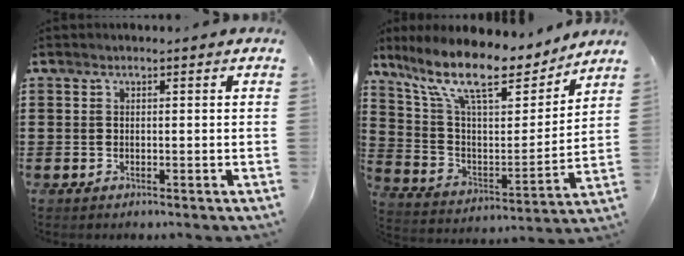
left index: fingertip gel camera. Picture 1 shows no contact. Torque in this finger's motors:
{"motor_torque": [2.14, 0.00, 0.62, 0.21]}